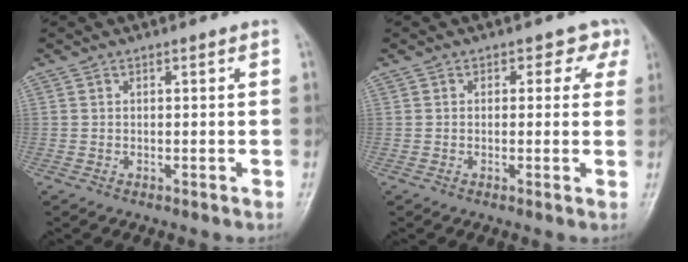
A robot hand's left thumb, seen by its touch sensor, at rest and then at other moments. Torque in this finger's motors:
{"motor_torque": [-0.18, -0.04, -0.08, 0.29, 0.05]}